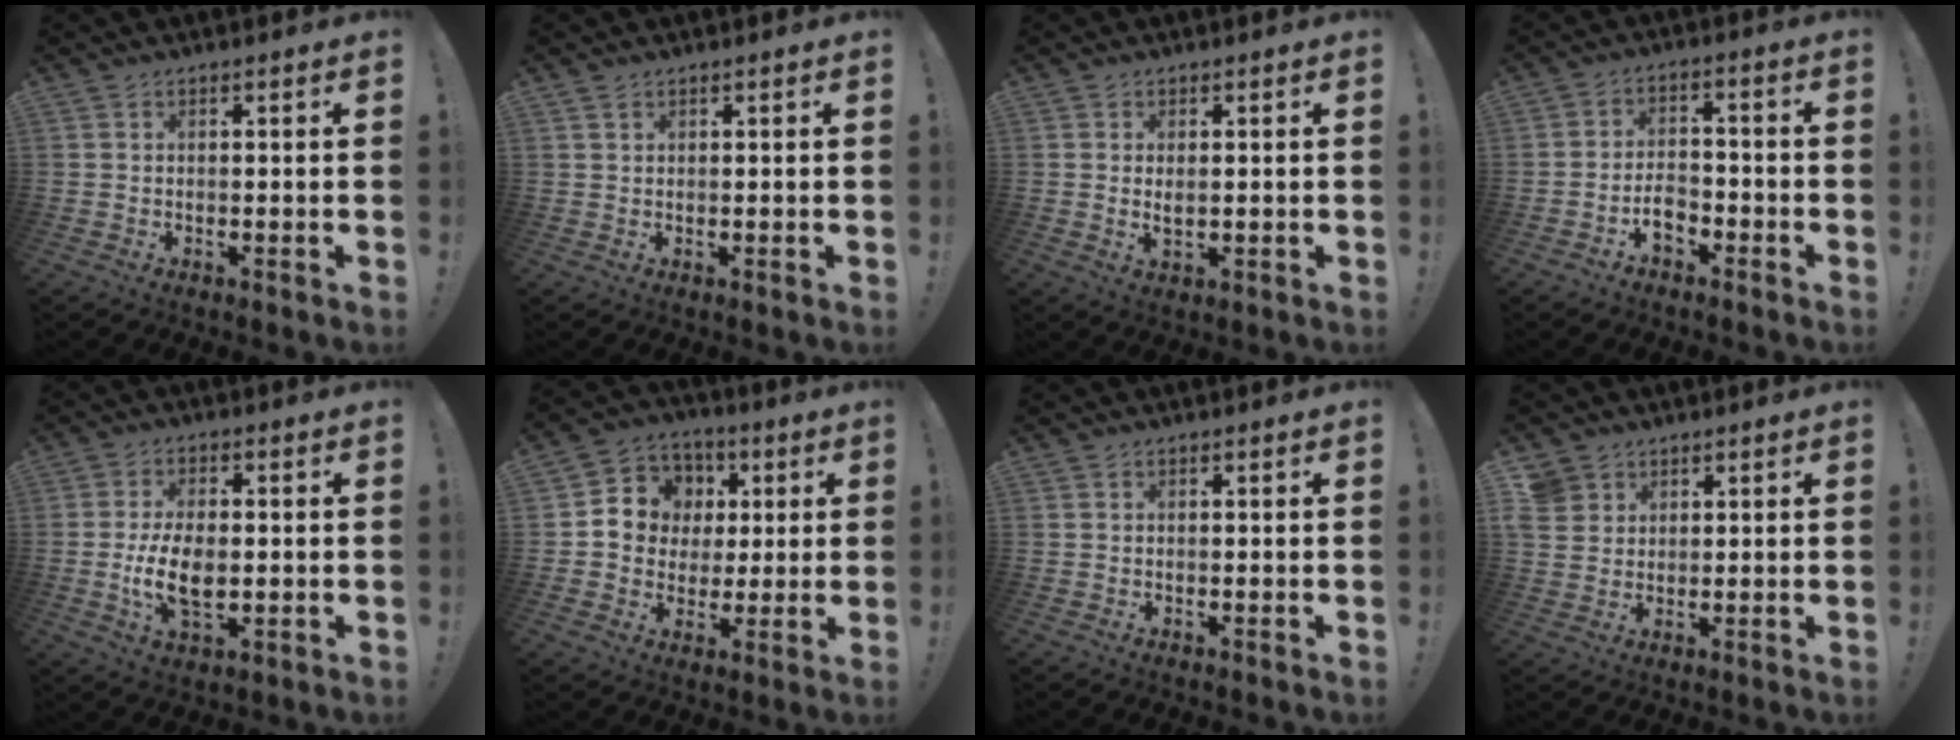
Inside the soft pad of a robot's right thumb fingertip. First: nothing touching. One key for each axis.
{"total": 1.3, "fx": 0.9, "fy": 0.8, "fz": 0.4, "tx": -0.006, "ty": 0.000, "tz": 0.017}
{"total": 2.5, "fx": 0.6, "fy": 1.3, "fz": 2.0, "tx": -0.022, "ty": -0.005, "tz": 0.007}
{"total": 5.8, "fx": -3.5, "fy": 3.4, "fz": 3.1, "tx": -0.051, "ty": 0.014, "tz": -0.063}
{"total": 9.9, "fx": -1.4, "fy": 5.1, "fz": 8.4, "tx": -0.153, "ty": -0.005, "tz": -0.027}
{"total": 10.0, "fx": 1.1, "fy": 9.5, "fz": 2.8, "tx": -0.039, "ty": 0.000, "tz": 0.028}
{"total": 0.0}
{"total": 5.3, "fx": 3.0, "fy": 4.3, "fz": 1.0, "tx": -0.015, "ty": -0.012, "tz": 0.060}